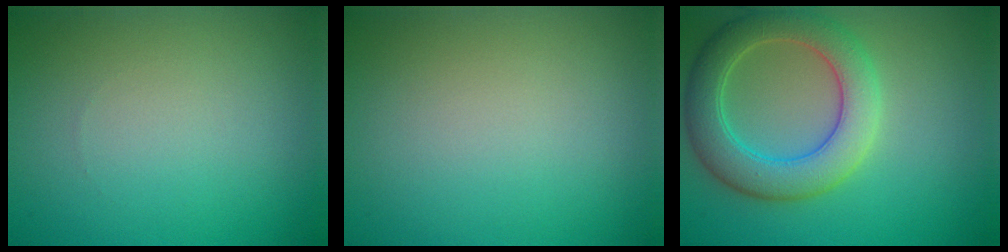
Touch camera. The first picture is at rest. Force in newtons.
{"total": 0.0}
{"total": 6.0, "press": 6.0, "slide": 0.7}